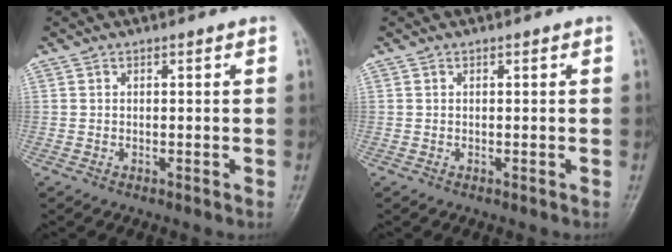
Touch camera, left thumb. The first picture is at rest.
{"total": 0.0}